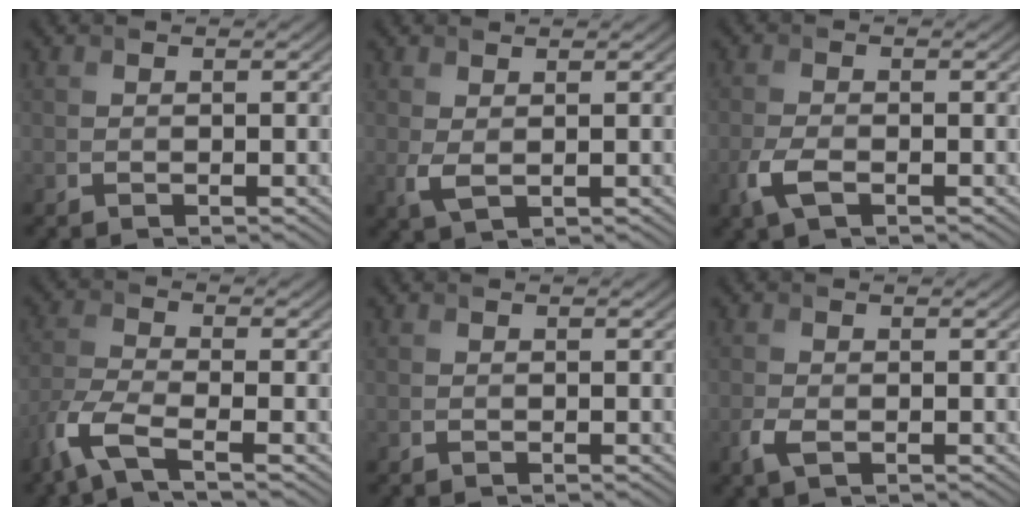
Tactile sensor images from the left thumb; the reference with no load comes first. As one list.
[{"total": 2.0, "force": [0.6, 0.9, 1.7], "torque": [-0.047, -0.003, 0.014]}, {"total": 3.4, "force": [-1.6, 1.5, 2.6], "torque": [-0.065, -0.005, -0.038]}, {"total": 6.0, "force": [-3.7, 1.5, 4.5], "torque": [-0.110, -0.009, -0.094]}, {"total": 0.0}, {"total": 1.9, "force": [-0.8, 1.0, 1.5], "torque": [-0.041, -0.006, -0.017]}]